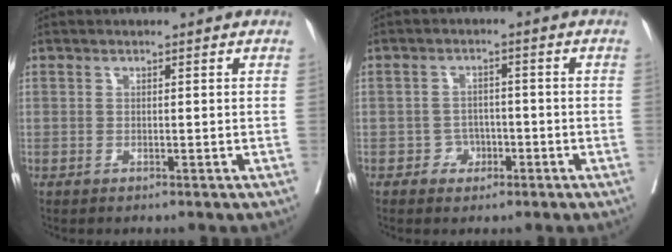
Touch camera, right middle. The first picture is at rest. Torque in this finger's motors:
{"motor_torque": [0.01, -0.13, 0.00, -0.01]}